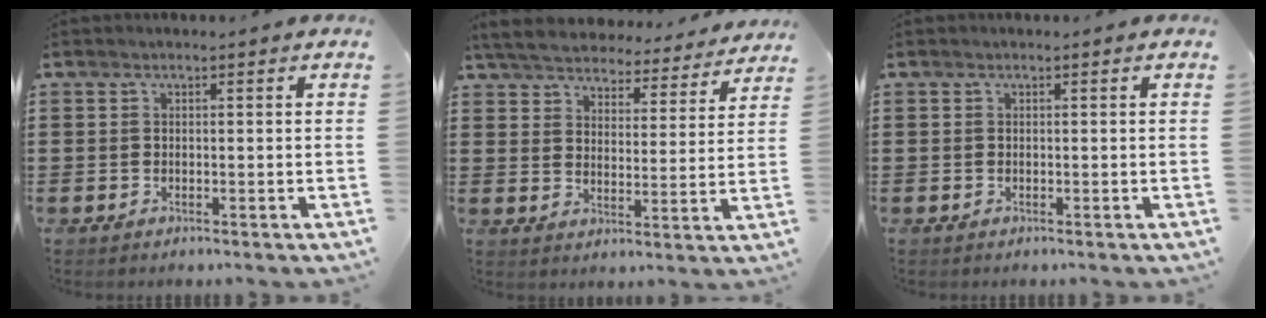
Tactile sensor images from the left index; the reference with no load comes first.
{"total": 5.6, "force": [5.5, 0.5, 0.7], "torque": [-0.043, -0.037, 0.096]}
{"total": 0.0}